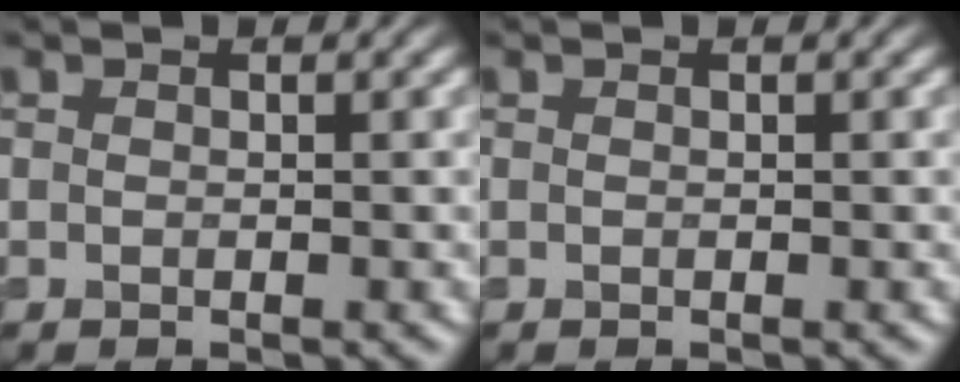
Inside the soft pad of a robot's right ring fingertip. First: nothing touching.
{"total": 0.0}